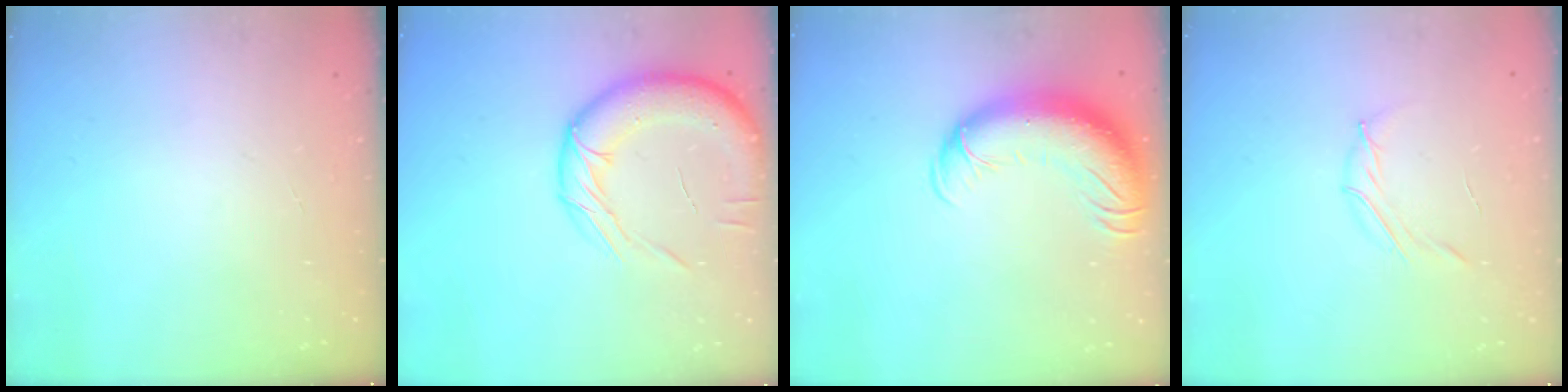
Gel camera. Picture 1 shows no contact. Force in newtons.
{"total": 15.7, "press": 15.6, "slide": 1.7}
{"total": 15.0, "press": 14.6, "slide": 3.4}
{"total": 4.0, "press": 3.9, "slide": 1.0}